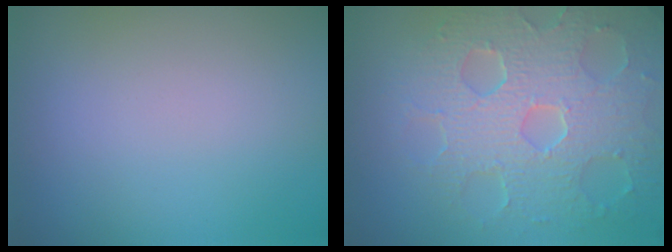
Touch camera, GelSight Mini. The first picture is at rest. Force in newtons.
{"total": 8.6, "press": 6.0, "slide": 6.1}